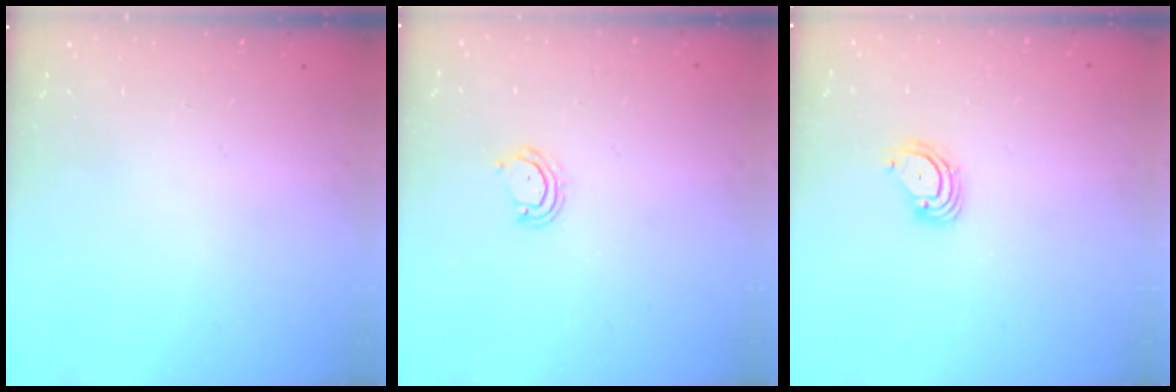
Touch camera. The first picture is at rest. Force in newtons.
{"total": 4.7, "press": 4.6, "slide": 0.4}
{"total": 3.6, "press": 3.6, "slide": 0.3}